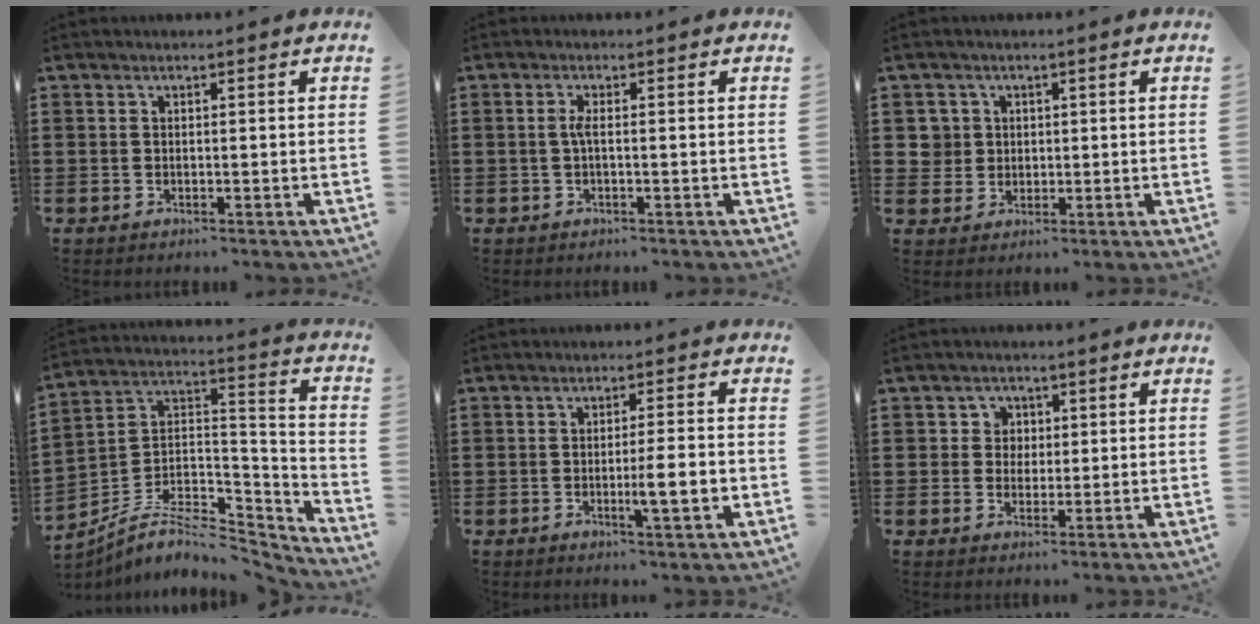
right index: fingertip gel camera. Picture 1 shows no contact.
{"total": 1.9, "force": [-0.2, 0.2, 1.8], "torque": [-0.044, -0.003, -0.008]}
{"total": 3.4, "force": [0.7, 3.3, 0.5], "torque": [-0.027, 0.012, 0.013]}
{"total": 7.2, "force": [-4.8, 3.8, 3.8], "torque": [-0.081, -0.002, -0.091]}
{"total": 5.4, "force": [-1.4, 0.4, 5.2], "torque": [-0.085, -0.008, -0.023]}
{"total": 2.7, "force": [0.5, 2.6, 0.4], "torque": [-0.021, 0.011, 0.005]}